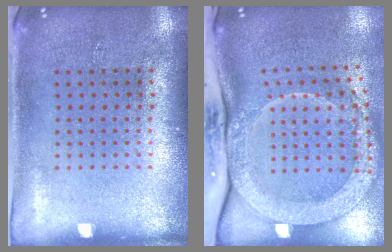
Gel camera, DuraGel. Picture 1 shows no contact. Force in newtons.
{"total": 3.3, "press": 2.3, "slide": 2.3}